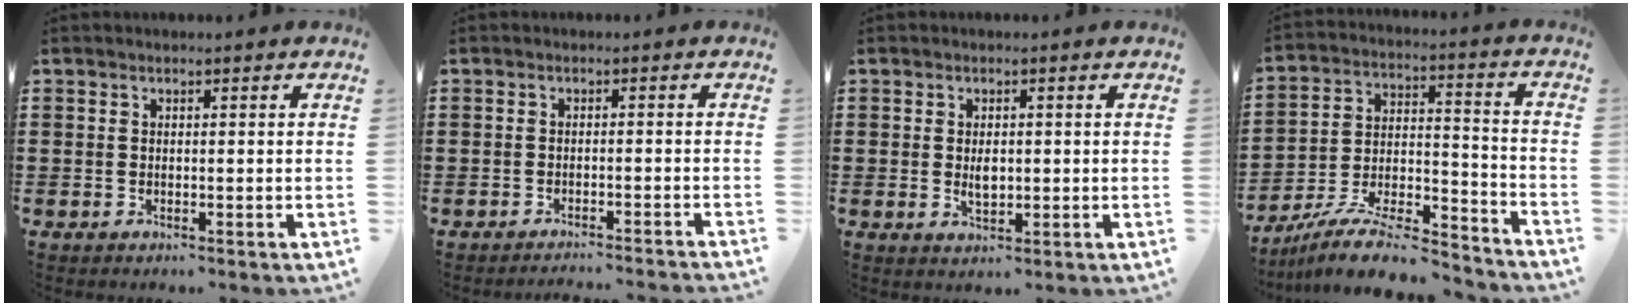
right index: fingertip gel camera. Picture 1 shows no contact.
{"total": 1.7, "force": [-1.7, -0.4, 0.2], "torque": [-0.004, 0.003, -0.036]}
{"total": 2.2, "force": [0.0, 1.1, 1.9], "torque": [-0.038, 0.004, -0.001]}
{"total": 10.9, "force": [-9.6, 2.1, 4.9], "torque": [-0.080, 0.026, -0.184]}